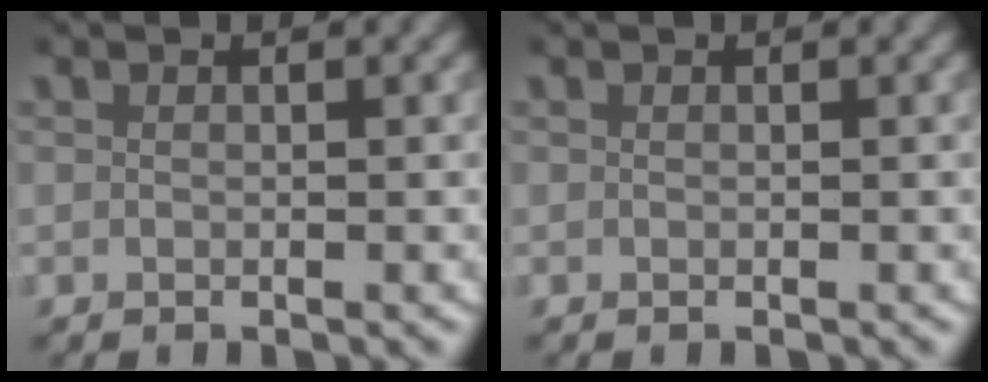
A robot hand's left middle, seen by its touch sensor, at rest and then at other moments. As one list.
[{"total": 0.0}]